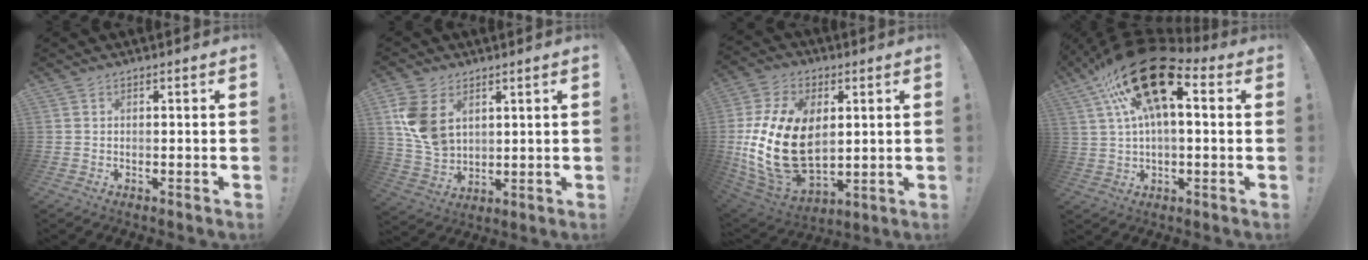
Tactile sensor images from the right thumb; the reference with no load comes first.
{"total": 12.6, "force": [4.5, 8.9, 7.6], "torque": [-0.154, -0.019, 0.091]}
{"total": 24.7, "force": [0.8, 16.3, 18.6], "torque": [-0.381, -0.008, 0.026]}
{"total": 21.6, "force": [8.7, 9.8, 17.2], "torque": [-0.306, -0.035, 0.153]}